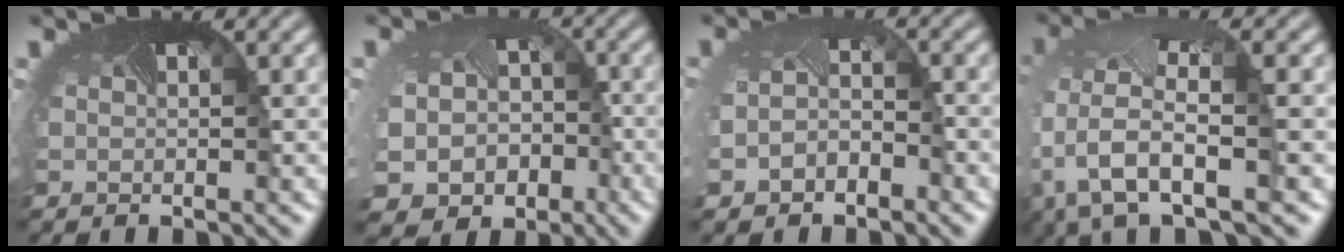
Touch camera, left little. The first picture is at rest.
{"total": 9.8, "force": [-4.3, 8.2, 3.3], "torque": [-0.076, -0.059, -0.060]}
{"total": 2.6, "force": [-1.5, 1.7, 1.3], "torque": [-0.044, -0.007, -0.034]}
{"total": 7.1, "force": [-2.3, 3.1, 6.0], "torque": [-0.145, -0.021, -0.044]}